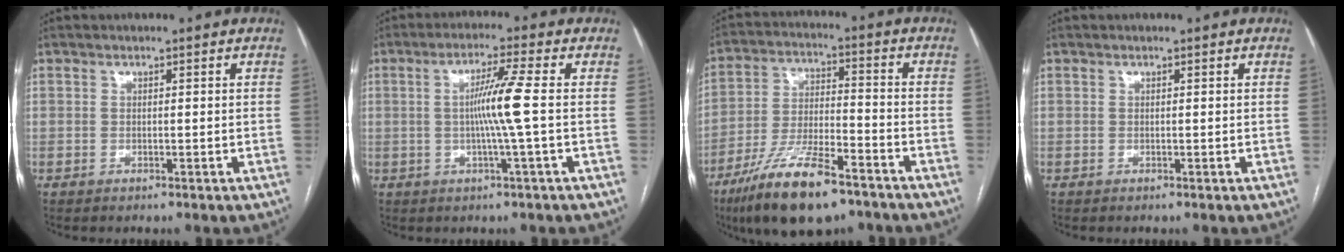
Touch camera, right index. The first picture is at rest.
{"total": 6.6, "force": [-0.2, -1.5, 6.4], "torque": [-0.119, 0.003, -0.003]}
{"total": 15.5, "force": [-10.5, 3.7, 10.8], "torque": [-0.219, -0.020, -0.187]}
{"total": 0.0}